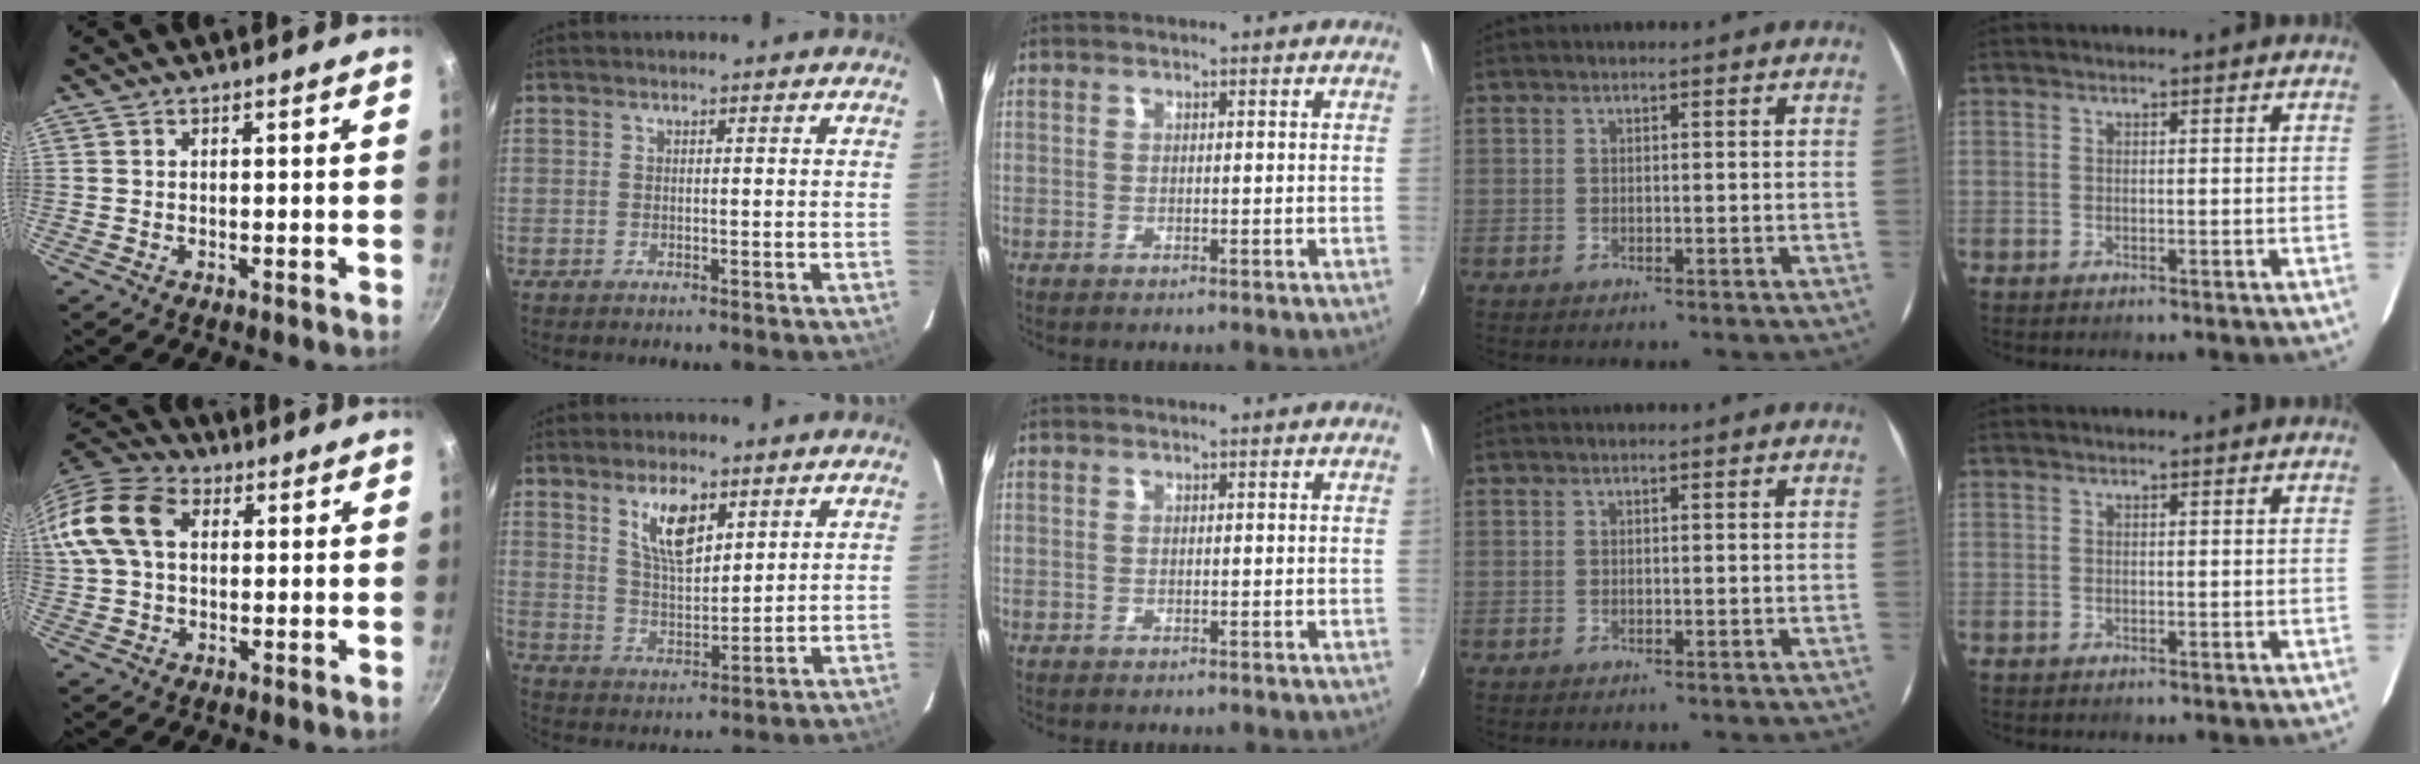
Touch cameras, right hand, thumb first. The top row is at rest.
{"thumb": {"total": 14.5, "force": [3.2, 9.9, 10.1], "torque": [-0.189, 0.028, 0.043]}, "index": {"total": 8.8, "force": [4.7, 3.7, 6.5], "torque": [-0.113, 0.003, 0.096]}}